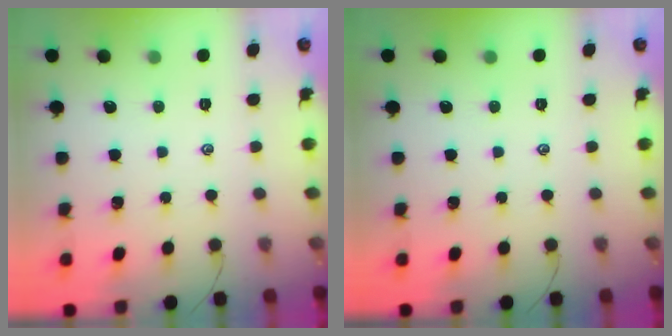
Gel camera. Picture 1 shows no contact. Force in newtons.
{"total": 0.0}